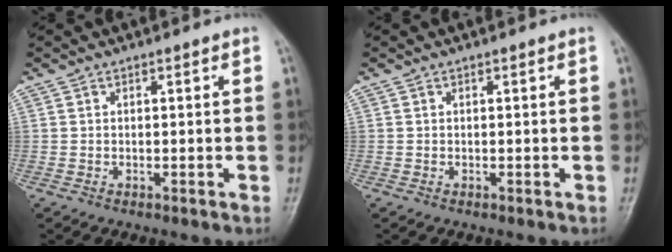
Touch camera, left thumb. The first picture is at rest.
{"total": 0.0}